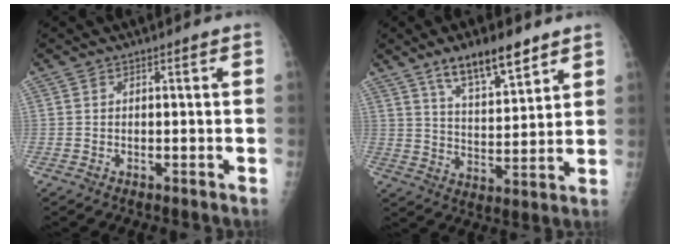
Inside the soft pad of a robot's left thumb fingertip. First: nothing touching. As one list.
[{"total": 12.1, "force": [8.2, 3.9, 8.0], "torque": [-0.111, -0.044, 0.144]}]